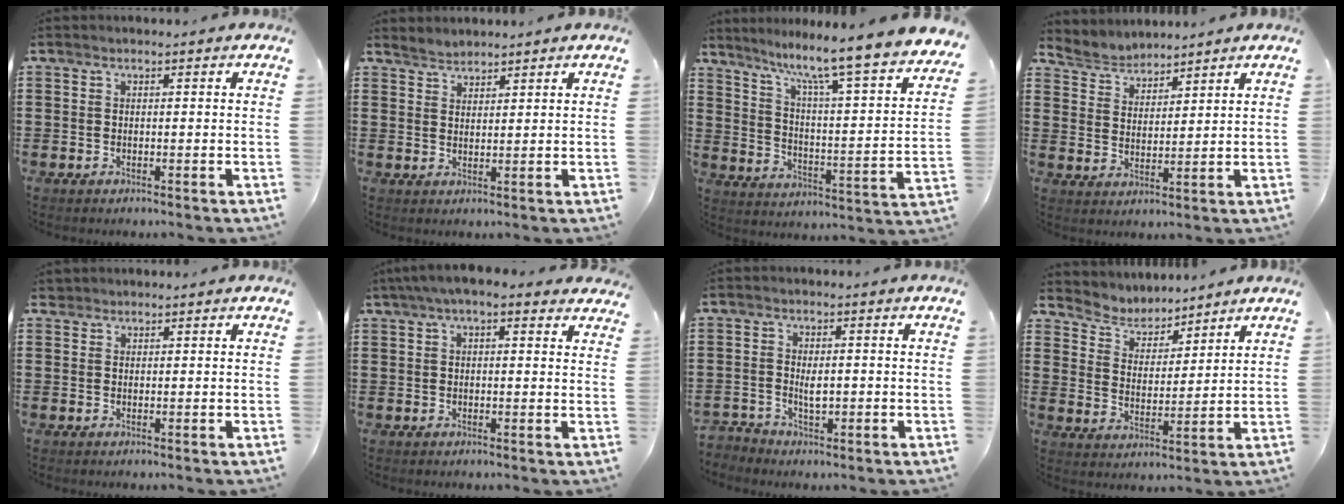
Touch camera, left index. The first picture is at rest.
{"total": 1.8, "force": [1.8, 0.3, -0.4], "torque": [0.002, 0.003, 0.036]}
{"total": 8.0, "force": [6.6, -0.8, 4.5], "torque": [-0.108, -0.065, 0.096]}
{"total": 3.7, "force": [3.6, 1.0, -0.5], "torque": [-0.009, -0.013, 0.063]}
{"total": 1.2, "force": [1.0, 0.6, 0.1], "torque": [-0.007, 0.004, 0.020]}
{"total": 4.2, "force": [2.9, 1.2, 2.7], "torque": [-0.060, 0.003, 0.052]}
{"total": 2.3, "force": [-0.7, 1.5, 1.5], "torque": [-0.033, 0.002, -0.015]}
{"total": 4.7, "force": [4.5, 1.4, -0.1], "torque": [-0.028, -0.022, 0.077]}